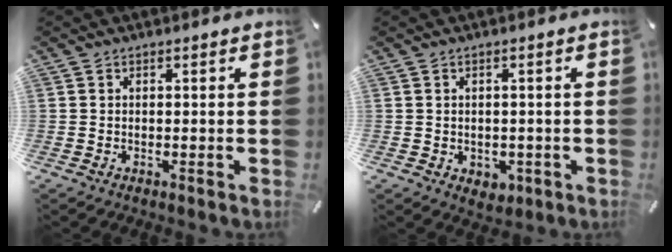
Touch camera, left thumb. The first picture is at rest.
{"total": 2.7, "force": [-0.6, 2.4, 1.1], "torque": [-0.011, 0.001, -0.012]}